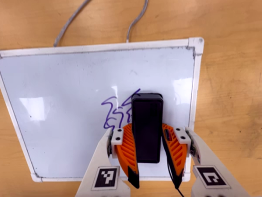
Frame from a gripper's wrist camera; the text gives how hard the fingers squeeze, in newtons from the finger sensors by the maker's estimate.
{"total": 11.6, "left": 11.6, "right": 11.7}